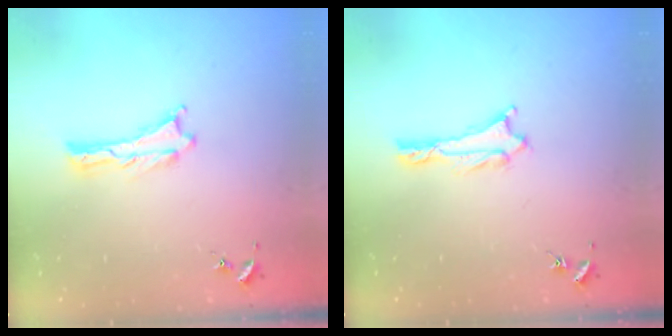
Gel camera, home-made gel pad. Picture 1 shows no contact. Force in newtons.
{"total": 1.0, "press": 1.0, "slide": 0.2}